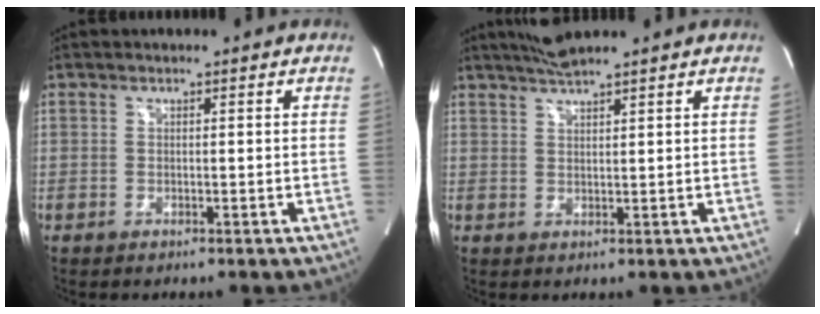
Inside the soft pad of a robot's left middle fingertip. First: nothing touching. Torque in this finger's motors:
{"motor_torque": [0.40, -0.21, -0.03, 0.03]}